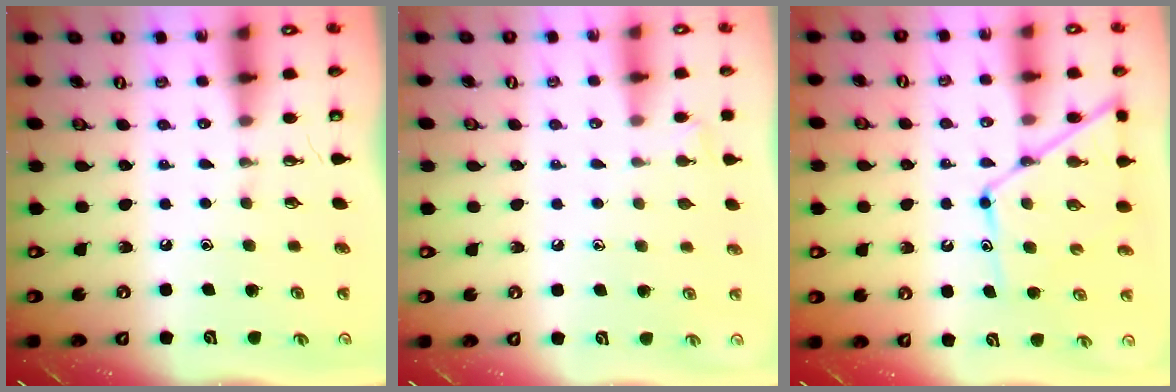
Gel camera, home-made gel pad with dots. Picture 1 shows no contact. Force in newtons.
{"total": 3.5, "press": 3.5, "slide": 0.5}
{"total": 12.2, "press": 12.1, "slide": 0.9}